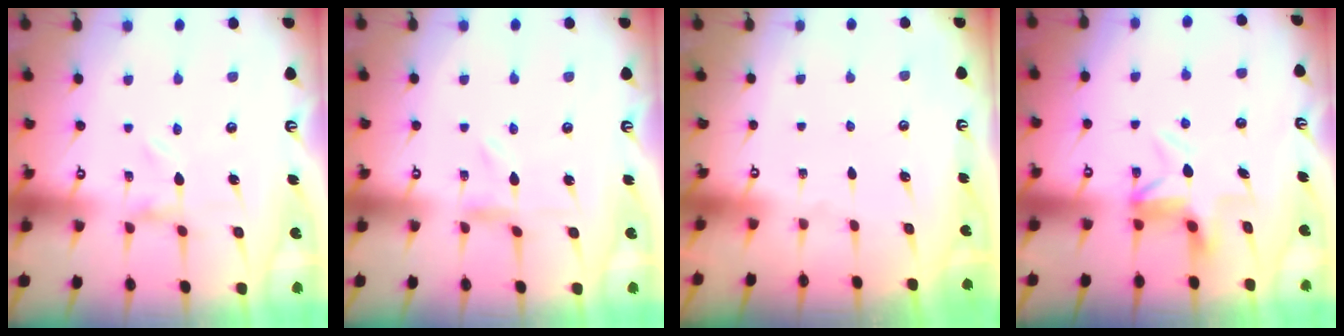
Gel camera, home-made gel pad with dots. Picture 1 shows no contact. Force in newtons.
{"total": 0.0}
{"total": 0.0}
{"total": 5.4, "press": 5.4, "slide": 0.3}